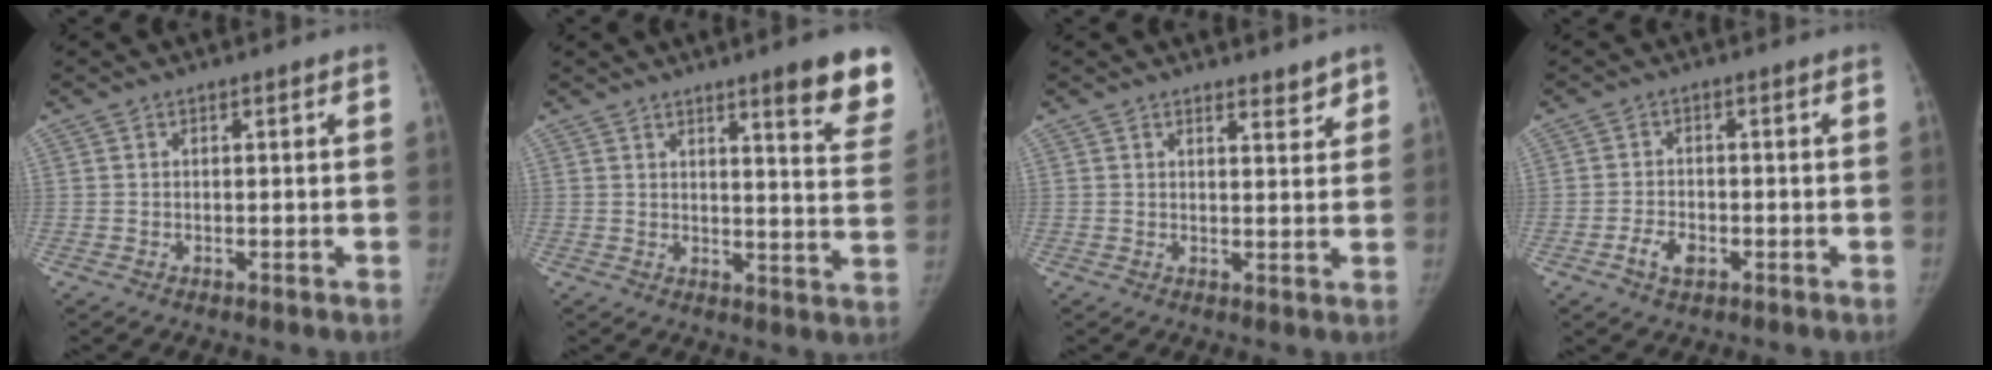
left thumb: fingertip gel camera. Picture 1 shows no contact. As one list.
[{"total": 12.7, "force": [8.9, 2.0, 8.9], "torque": [-0.078, -0.053, 0.101]}, {"total": 3.2, "force": [2.7, 1.1, 1.3], "torque": [-0.003, -0.020, 0.039]}, {"total": 3.8, "force": [-1.7, 2.4, 2.4], "torque": [-0.041, 0.011, -0.029]}]